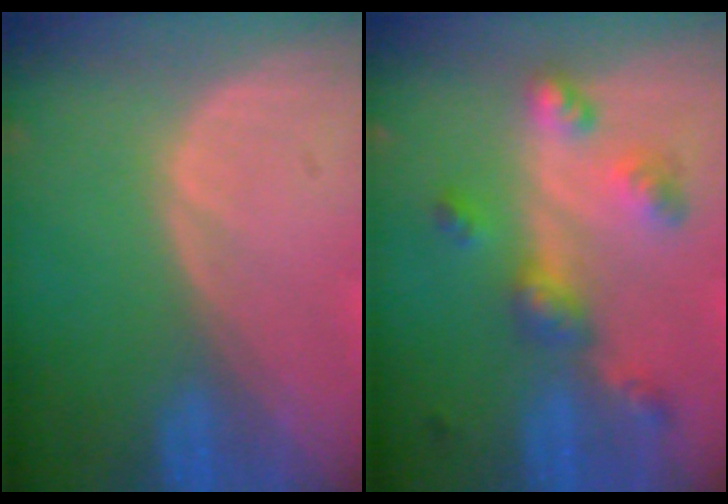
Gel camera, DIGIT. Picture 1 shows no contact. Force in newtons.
{"total": 6.8, "press": 6.0, "slide": 3.2}